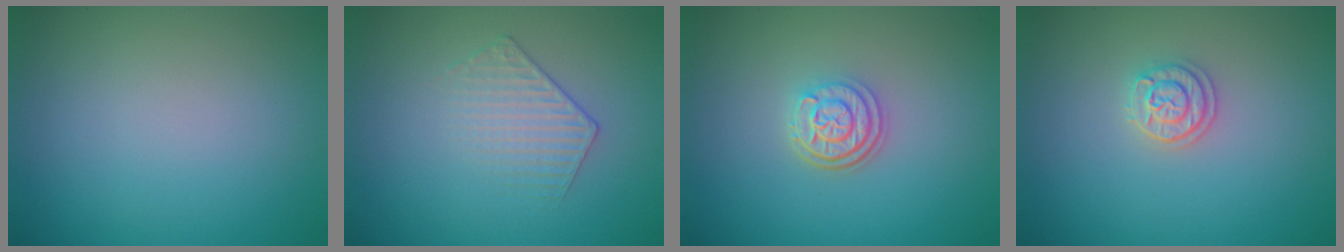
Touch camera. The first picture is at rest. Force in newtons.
{"total": 1.7, "press": 1.2, "slide": 1.3}
{"total": 3.0, "press": 2.5, "slide": 1.7}
{"total": 2.1, "press": 2.0, "slide": 0.6}